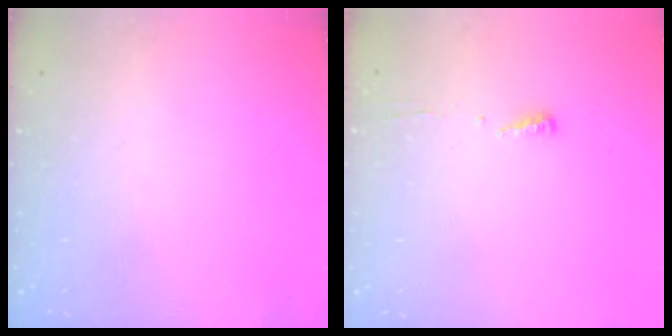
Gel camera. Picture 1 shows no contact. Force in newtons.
{"total": 3.7, "press": 3.7, "slide": 0.5}